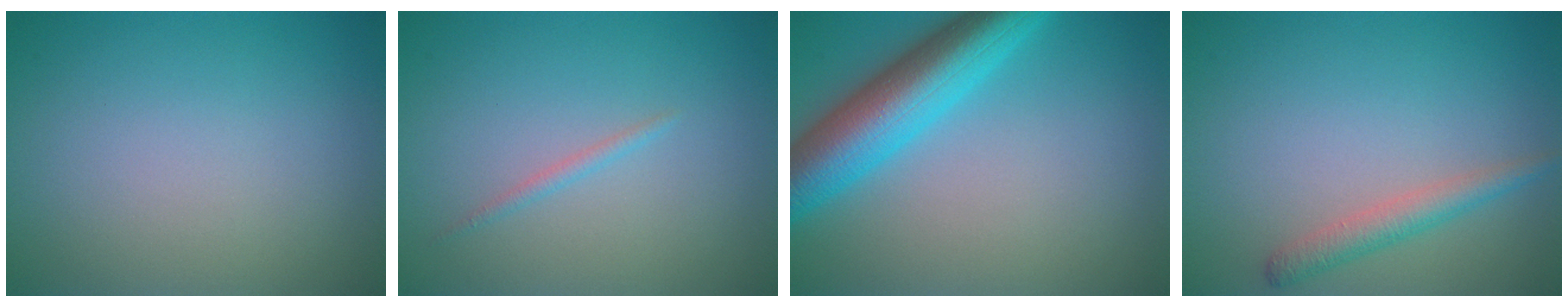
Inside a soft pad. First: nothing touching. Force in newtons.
{"total": 0.8, "press": 0.8, "slide": 0.0}
{"total": 8.2, "press": 8.2, "slide": 0.3}
{"total": 2.2, "press": 2.2, "slide": 0.1}